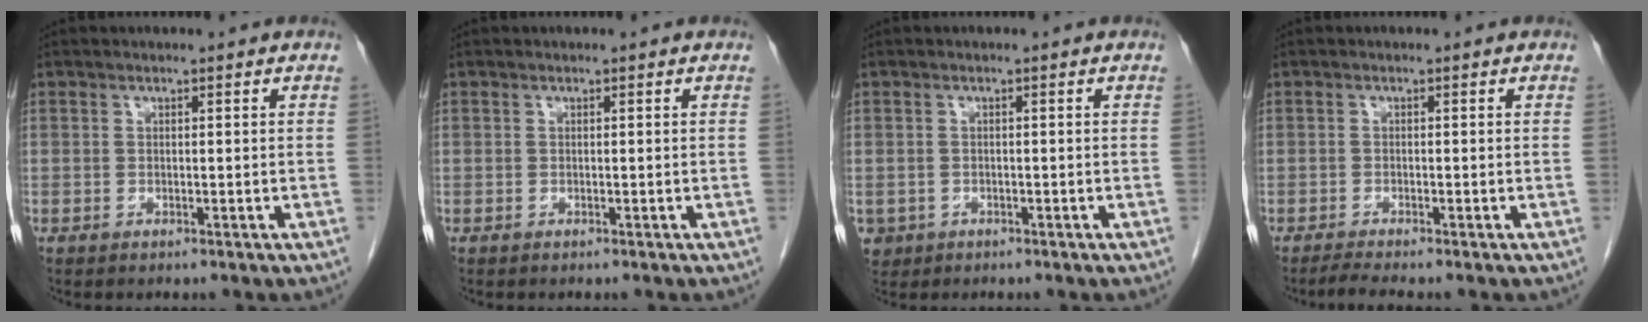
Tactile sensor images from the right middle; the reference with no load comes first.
{"total": 0.0}
{"total": 2.6, "force": [-1.2, 2.3, 0.3], "torque": [-0.006, 0.003, -0.017]}
{"total": 1.9, "force": [-1.7, -0.5, 0.8], "torque": [-0.025, -0.008, -0.034]}